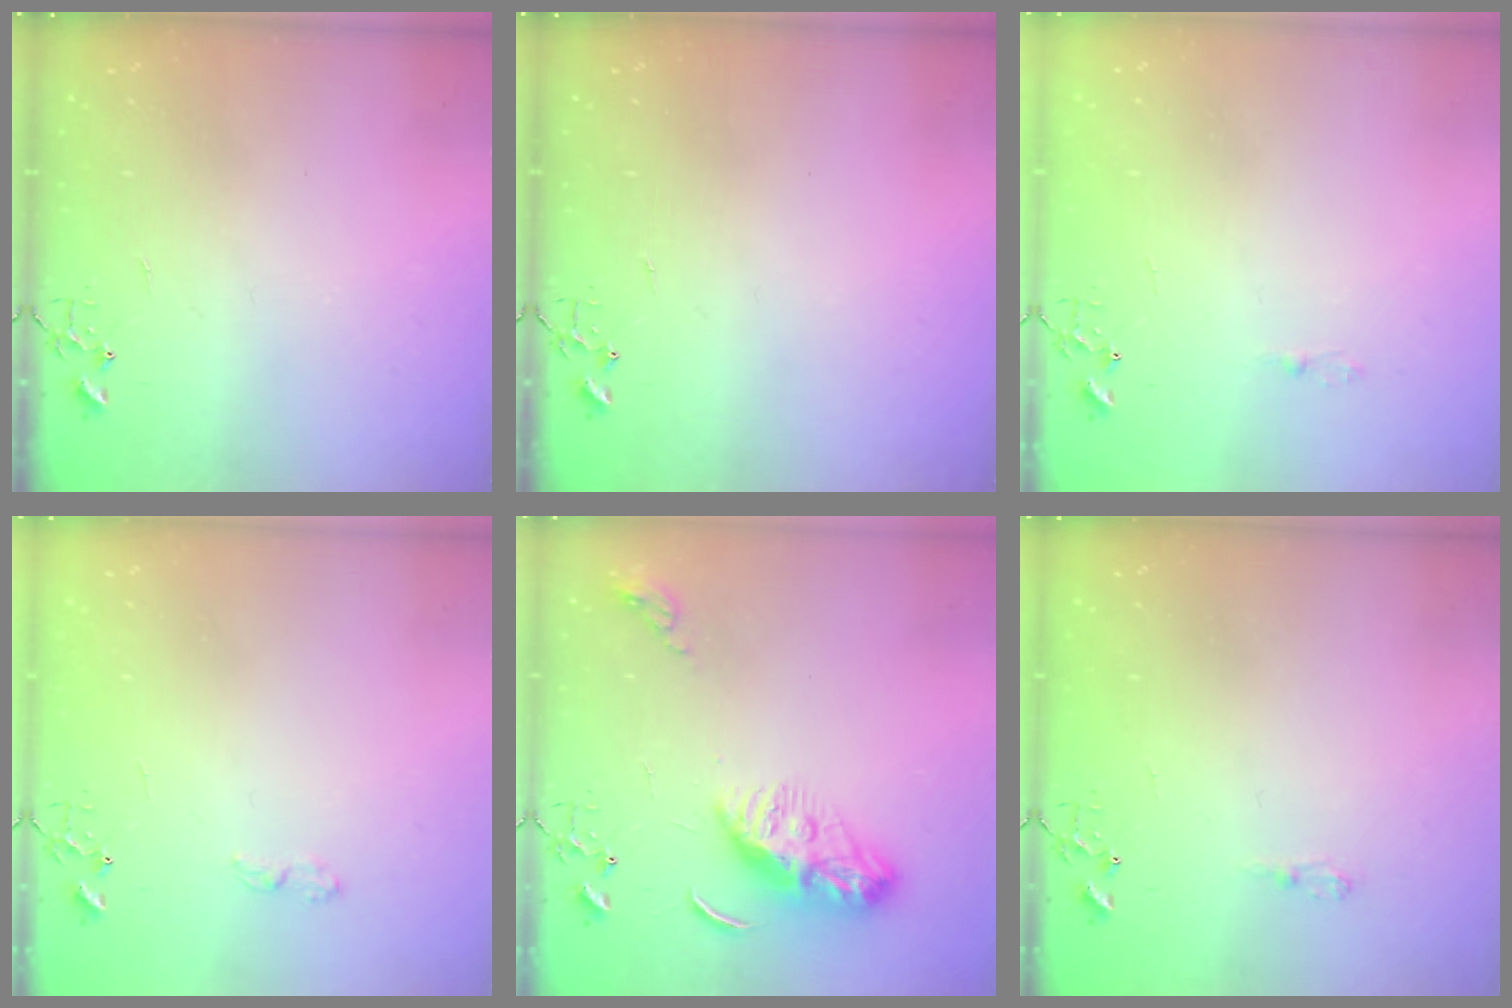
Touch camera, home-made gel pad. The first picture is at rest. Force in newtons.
{"total": 0.0}
{"total": 2.5, "press": 2.5, "slide": 0.3}
{"total": 4.4, "press": 4.3, "slide": 0.7}
{"total": 10.9, "press": 10.9, "slide": 0.4}
{"total": 6.5, "press": 6.5, "slide": 0.6}